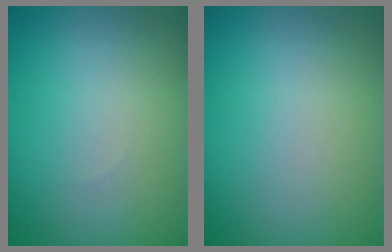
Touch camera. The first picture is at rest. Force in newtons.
{"total": 0.0}